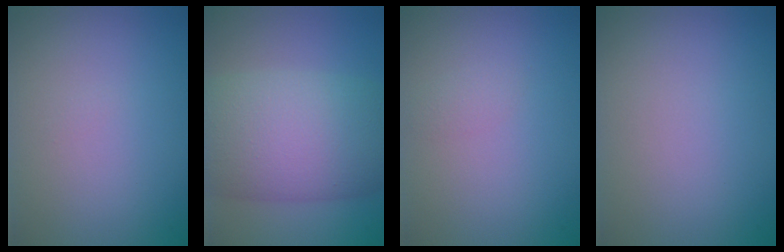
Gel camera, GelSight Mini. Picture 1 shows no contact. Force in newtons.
{"total": 11.0, "press": 11.0, "slide": 0.5}
{"total": 0.7, "press": 0.7, "slide": 0.1}
{"total": 0.0}